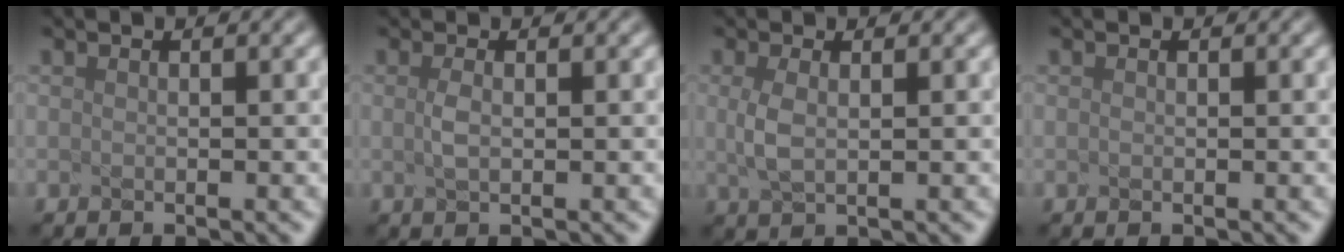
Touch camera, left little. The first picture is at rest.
{"total": 1.1, "force": [-0.9, -0.6, 0.1], "torque": [-0.031, -0.006, 0.020]}
{"total": 1.1, "force": [-0.8, -0.5, 0.6], "torque": [-0.043, -0.007, 0.026]}
{"total": 0.0}